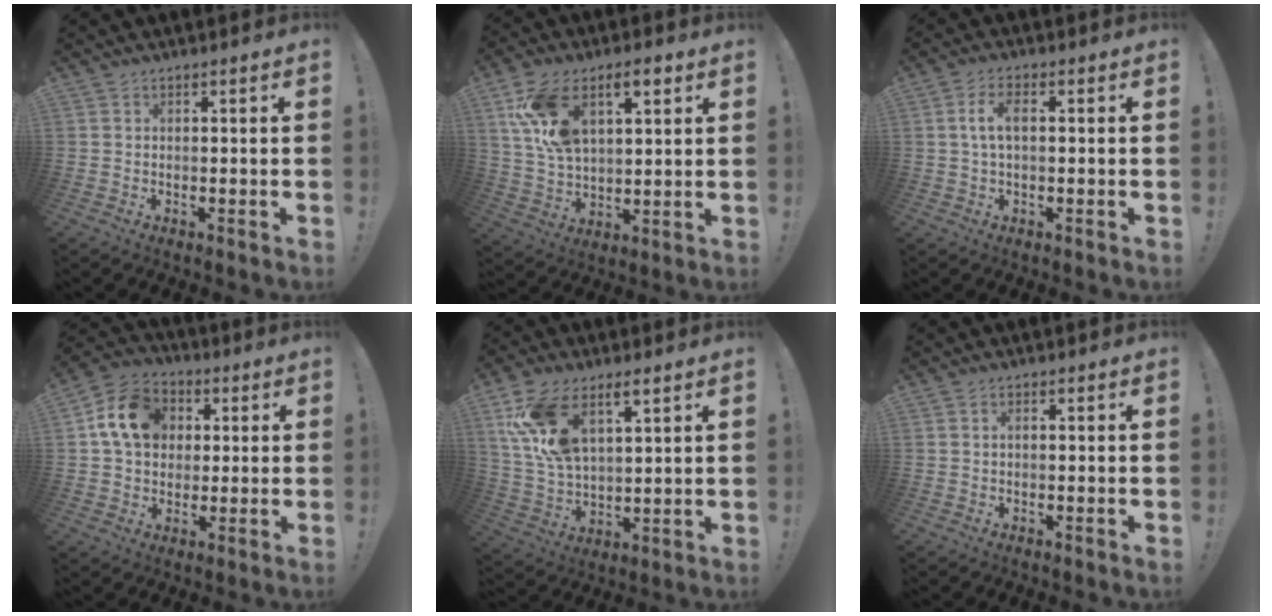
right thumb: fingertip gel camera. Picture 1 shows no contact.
{"total": 14.6, "force": [7.2, 7.7, 10.1], "torque": [-0.197, -0.021, 0.128]}
{"total": 5.6, "force": [0.7, 2.3, 5.1], "torque": [-0.100, 0.002, 0.008]}
{"total": 14.4, "force": [3.4, 11.5, 7.9], "torque": [-0.128, 0.012, 0.072]}
{"total": 13.8, "force": [7.7, 7.0, 9.1], "torque": [-0.184, -0.027, 0.144]}
{"total": 0.8, "force": [0.1, -0.1, 0.7], "torque": [-0.015, 0.001, 0.000]}